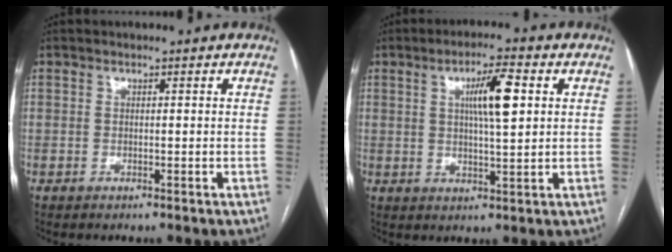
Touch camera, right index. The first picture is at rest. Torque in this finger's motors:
{"motor_torque": [1.05, 0.17, 0.26, 0.13]}